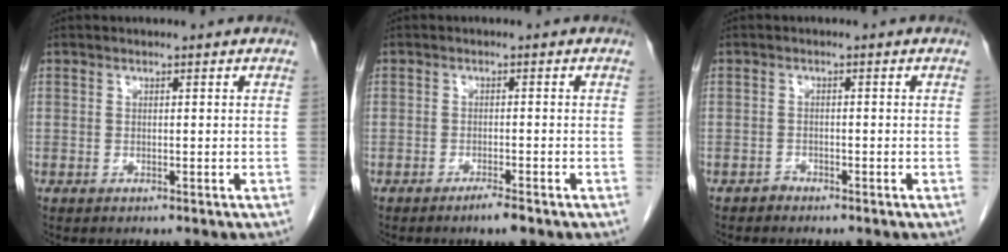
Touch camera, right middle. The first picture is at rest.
{"total": 2.1, "force": [-1.6, 0.1, 1.4], "torque": [-0.028, -0.003, -0.027]}
{"total": 0.9, "force": [-0.8, 0.4, -0.1], "torque": [0.004, 0.002, -0.018]}